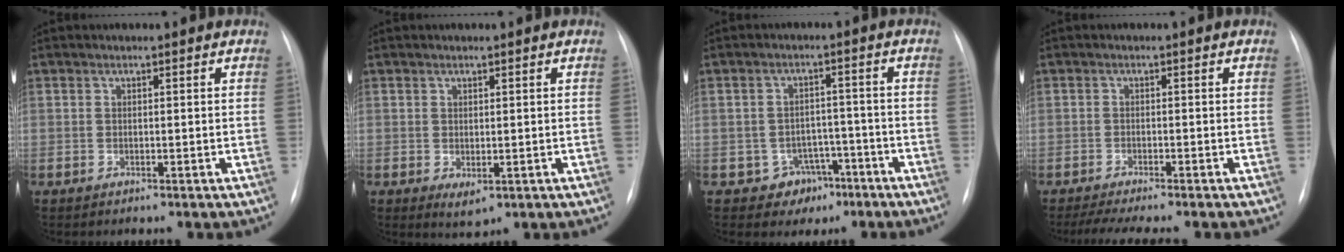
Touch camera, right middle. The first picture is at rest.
{"total": 2.3, "force": [-0.4, 1.2, 1.9], "torque": [-0.026, -0.007, 0.004]}
{"total": 5.2, "force": [-2.8, 4.4, 0.6], "torque": [0.006, 0.017, -0.032]}
{"total": 6.6, "force": [-5.6, 0.1, 3.6], "torque": [-0.050, -0.011, -0.086]}